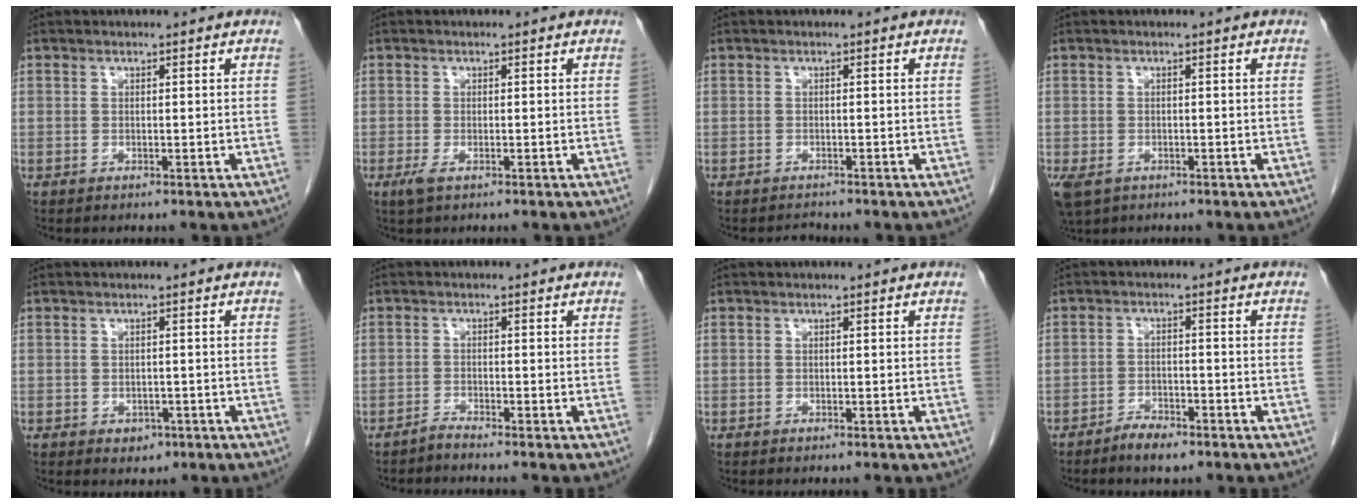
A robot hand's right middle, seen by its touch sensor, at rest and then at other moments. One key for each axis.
{"total": 1.7, "fx": -0.8, "fy": 0.7, "fz": 1.4, "tx": -0.031, "ty": -0.002, "tz": -0.010}
{"total": 1.0, "fx": -1.0, "fy": 0.1, "fz": -0.2, "tx": 0.000, "ty": -0.007, "tz": -0.013}
{"total": 5.2, "fx": -2.9, "fy": 3.5, "fz": 2.5, "tx": -0.056, "ty": -0.010, "tz": -0.042}
{"total": 2.0, "fx": -0.9, "fy": 1.5, "fz": 1.0, "tx": -0.011, "ty": 0.003, "tz": -0.003}
{"total": 1.3, "fx": -1.2, "fy": -0.3, "fz": 0.0, "tx": 0.001, "ty": -0.004, "tz": -0.024}
{"total": 0.0}
{"total": 3.5, "fx": -2.8, "fy": 1.1, "fz": 1.7, "tx": -0.033, "ty": 0.001, "tz": -0.045}